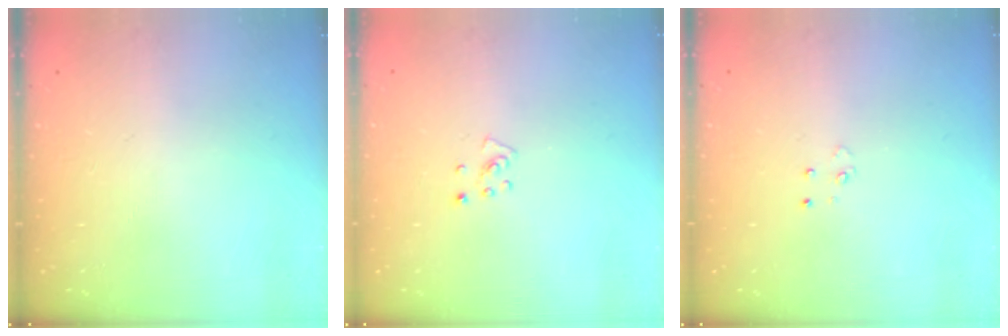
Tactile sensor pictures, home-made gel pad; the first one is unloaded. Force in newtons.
{"total": 3.8, "press": 3.8, "slide": 0.4}
{"total": 3.0, "press": 3.0, "slide": 0.4}